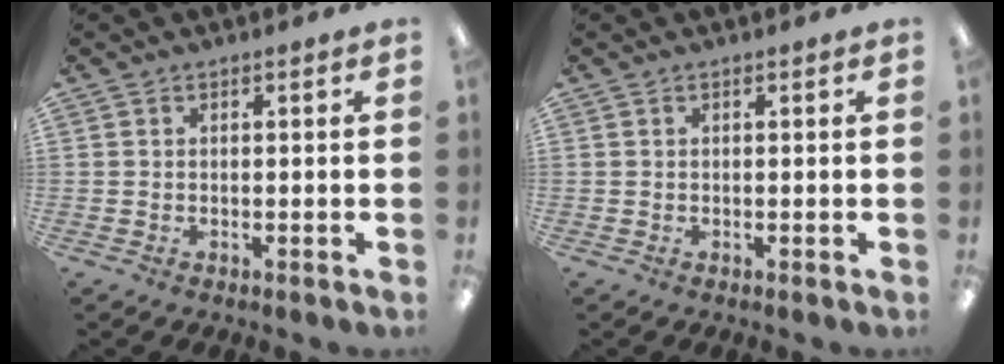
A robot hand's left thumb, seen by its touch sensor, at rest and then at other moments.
{"total": 0.0}